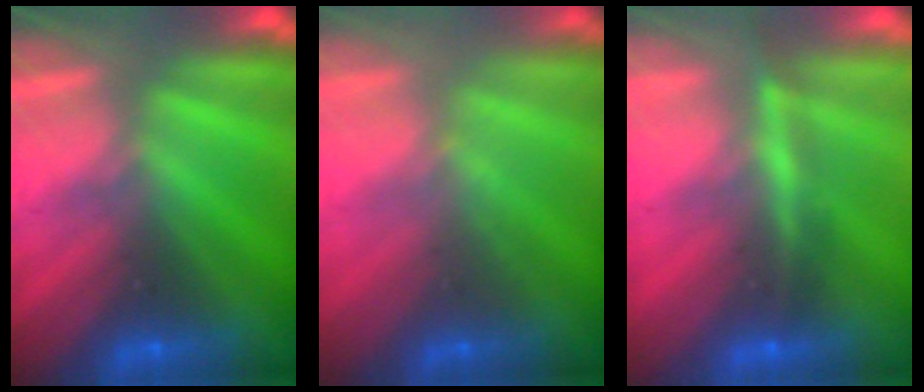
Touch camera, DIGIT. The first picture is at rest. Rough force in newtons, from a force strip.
{"total": 1.8}
{"total": 4.5}